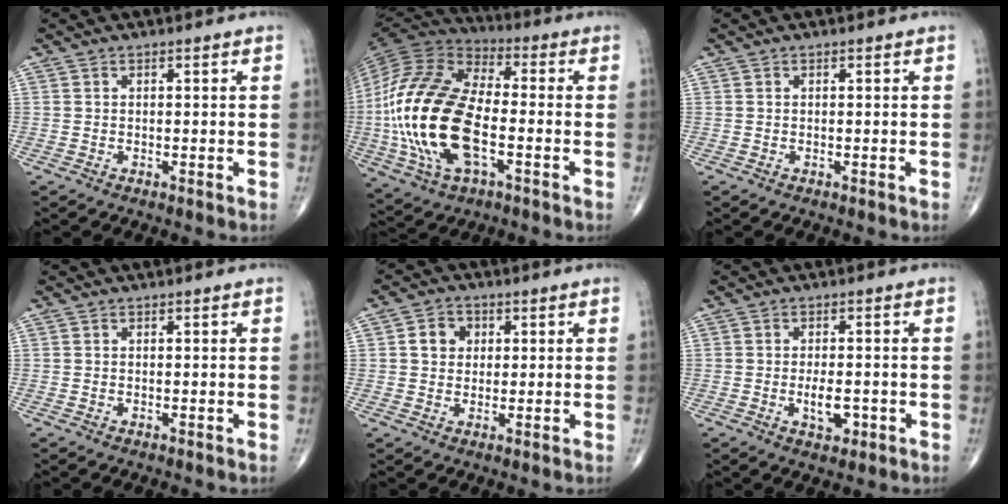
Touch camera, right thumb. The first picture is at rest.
{"total": 24.8, "force": [-4.2, 12.5, 21.0], "torque": [-0.448, 0.008, -0.077]}
{"total": 0.0}
{"total": 0.0}
{"total": 4.8, "force": [1.0, 4.1, 2.2], "torque": [-0.015, 0.004, 0.013]}
{"total": 4.4, "force": [-1.2, 2.2, 3.7], "torque": [-0.055, -0.001, -0.016]}